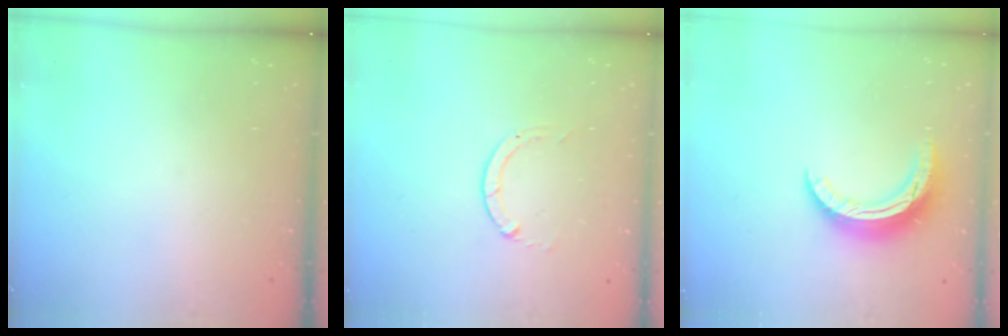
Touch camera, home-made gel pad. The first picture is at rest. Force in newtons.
{"total": 0.6, "press": 0.5, "slide": 0.1}
{"total": 10.8, "press": 10.8, "slide": 0.5}